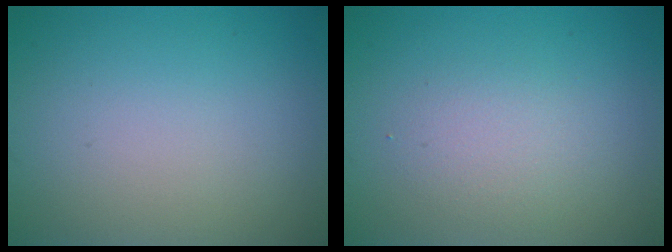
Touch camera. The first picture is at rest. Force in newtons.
{"total": 2.0, "press": 2.0, "slide": 0.2}